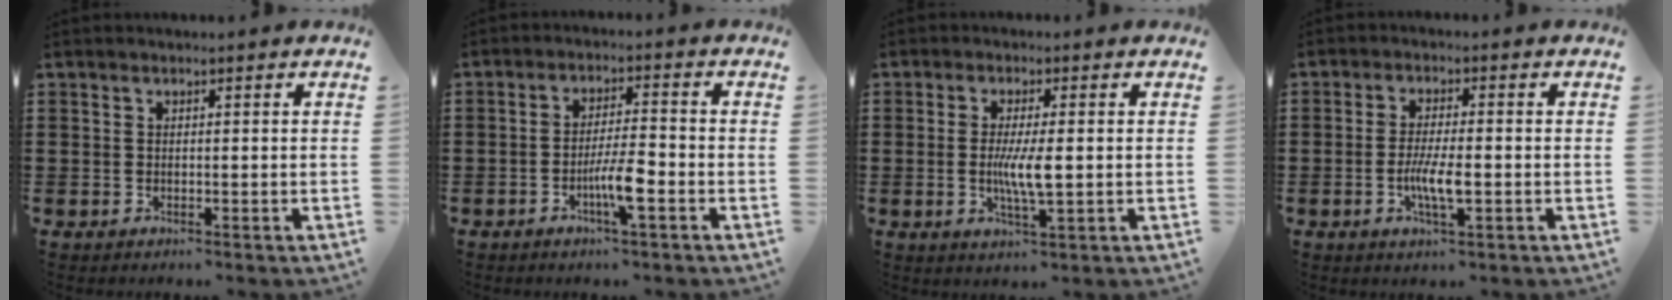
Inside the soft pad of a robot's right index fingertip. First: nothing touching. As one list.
[{"total": 5.8, "force": [-2.3, 0.8, 5.3], "torque": [-0.103, -0.008, -0.044]}, {"total": 5.6, "force": [-0.3, 1.1, 5.5], "torque": [-0.111, -0.008, -0.011]}, {"total": 5.3, "force": [-1.3, 1.1, 5.0], "torque": [-0.098, -0.004, -0.027]}]